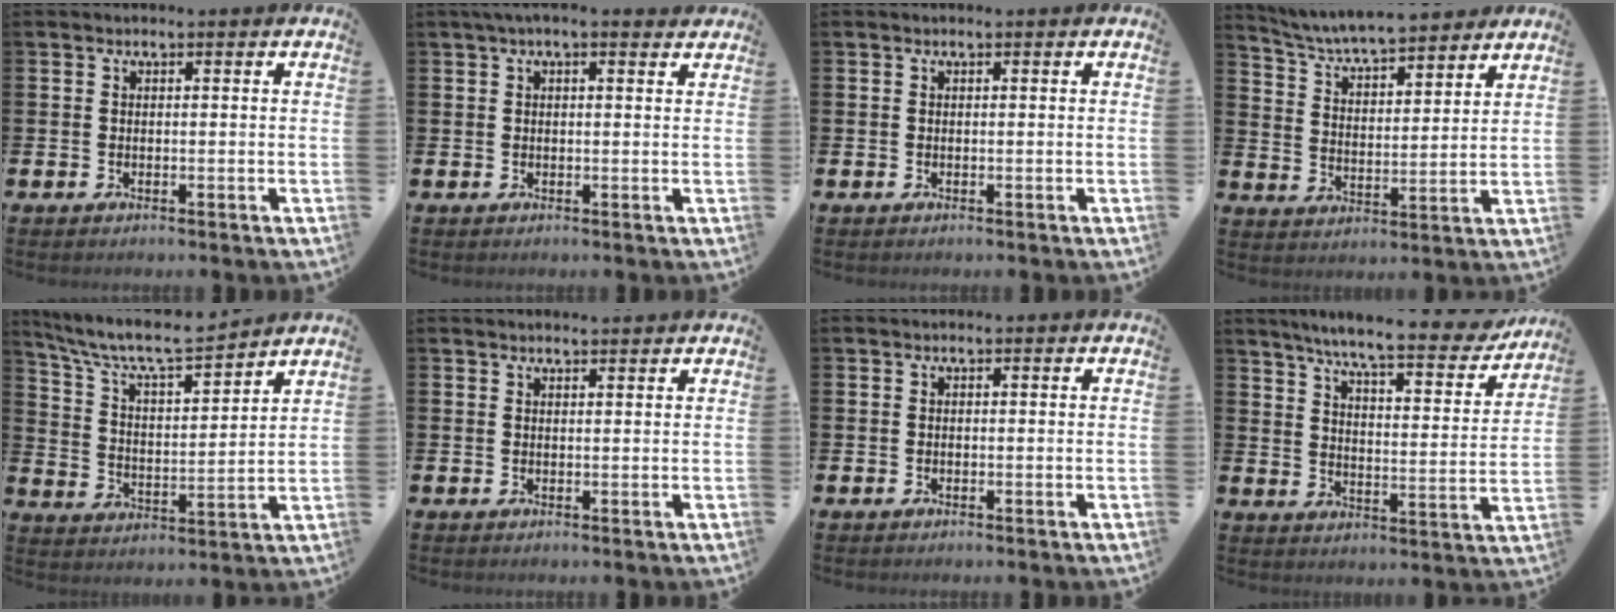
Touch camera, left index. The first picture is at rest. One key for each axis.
{"total": 1.9, "fx": 1.3, "fy": 0.3, "fz": 1.3, "tx": -0.021, "ty": 0.002, "tz": 0.022}
{"total": 0.0}
{"total": 6.3, "fx": 6.1, "fy": 0.4, "fz": 1.6, "tx": -0.064, "ty": -0.042, "tz": 0.107}
{"total": 8.3, "fx": 7.6, "fy": 1.1, "fz": 3.0, "tx": -0.099, "ty": -0.050, "tz": 0.132}
{"total": 1.1, "fx": 1.1, "fy": -0.1, "fz": 0.1, "tx": 0.003, "ty": -0.003, "tz": 0.018}
{"total": 0.0}
{"total": 8.1, "fx": 7.2, "fy": 0.7, "fz": 3.6, "tx": -0.089, "ty": -0.051, "tz": 0.118}